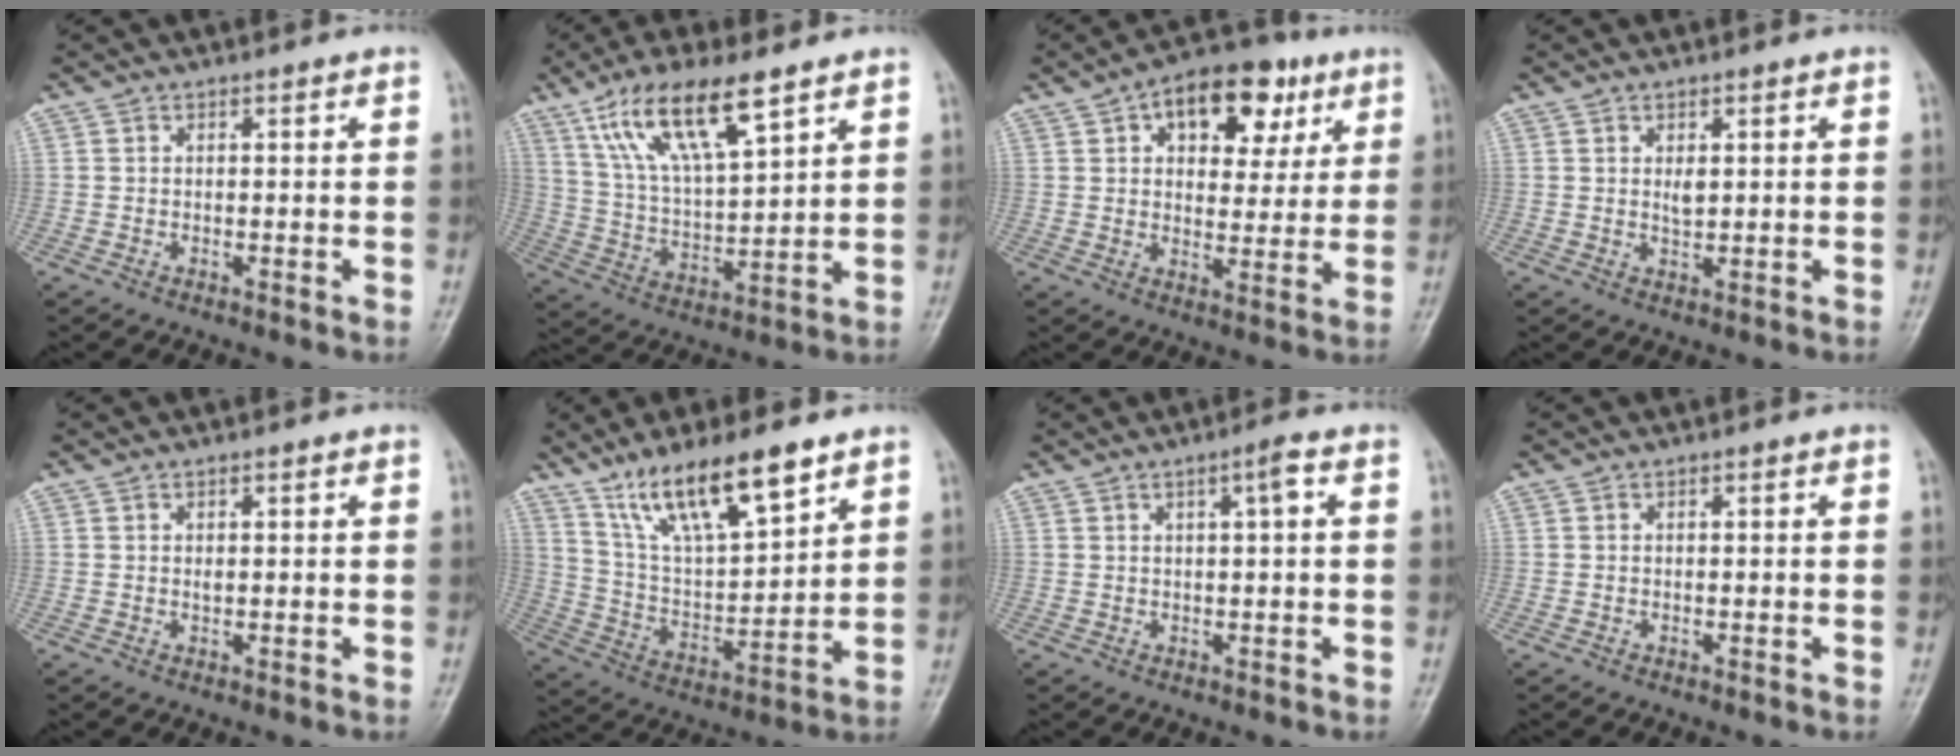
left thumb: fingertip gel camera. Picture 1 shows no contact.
{"total": 15.5, "force": [9.1, 4.8, 11.5], "torque": [-0.199, -0.028, 0.179]}
{"total": 14.6, "force": [6.7, 8.6, 9.8], "torque": [-0.093, -0.004, 0.096]}
{"total": 2.1, "force": [0.7, 1.0, 1.7], "torque": [-0.027, -0.005, 0.013]}
{"total": 0.8, "force": [0.3, 0.4, 0.6], "torque": [-0.010, -0.001, 0.005]}
{"total": 16.7, "force": [11.2, 4.9, 11.4], "torque": [-0.181, -0.048, 0.218]}
{"total": 2.8, "force": [0.9, 0.2, 2.7], "torque": [-0.046, 0.003, 0.015]}
{"total": 0.0}